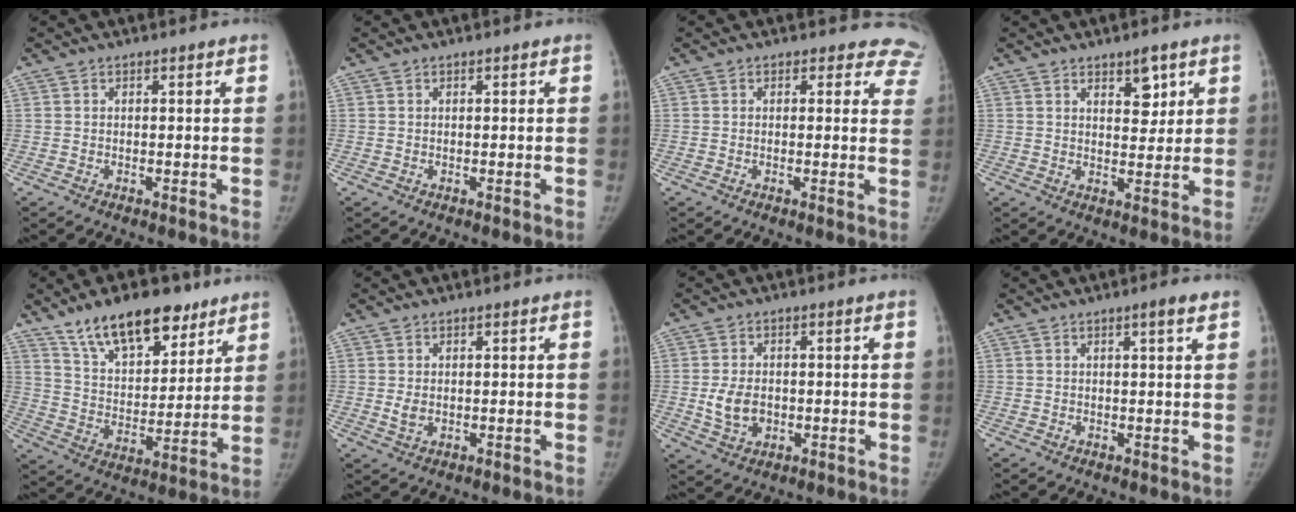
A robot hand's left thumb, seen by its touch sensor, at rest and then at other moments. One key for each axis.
{"total": 0.0}
{"total": 7.5, "fx": 6.3, "fy": 4.0, "fz": 0.5, "tx": 0.057, "ty": -0.018, "tz": 0.027}
{"total": 5.3, "fx": 3.0, "fy": 2.6, "fz": 3.5, "tx": -0.028, "ty": -0.020, "tz": 0.044}
{"total": 17.6, "fx": 12.0, "fy": 8.4, "fz": 9.8, "tx": -0.112, "ty": -0.054, "tz": 0.205}
{"total": 2.2, "fx": 0.0, "fy": 1.6, "fz": 1.5, "tx": -0.025, "ty": -0.005, "tz": 0.006}
{"total": 6.1, "fx": -0.7, "fy": 4.5, "fz": 4.1, "tx": -0.064, "ty": 0.000, "tz": -0.005}
{"total": 2.4, "fx": 1.4, "fy": 0.1, "fz": 2.0, "tx": -0.032, "ty": -0.005, "tz": 0.019}